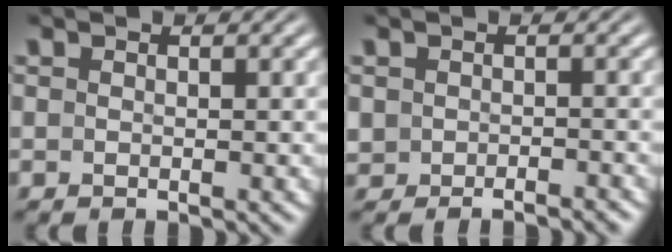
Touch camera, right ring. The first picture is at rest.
{"total": 2.0, "force": [-1.5, 1.2, 0.5], "torque": [-0.015, -0.011, -0.017]}